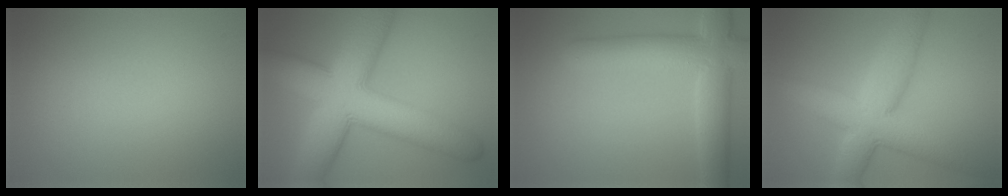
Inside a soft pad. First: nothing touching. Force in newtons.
{"total": 13.4, "press": 13.4, "slide": 0.5}
{"total": 7.2, "press": 7.1, "slide": 0.5}
{"total": 7.8, "press": 7.8, "slide": 0.3}